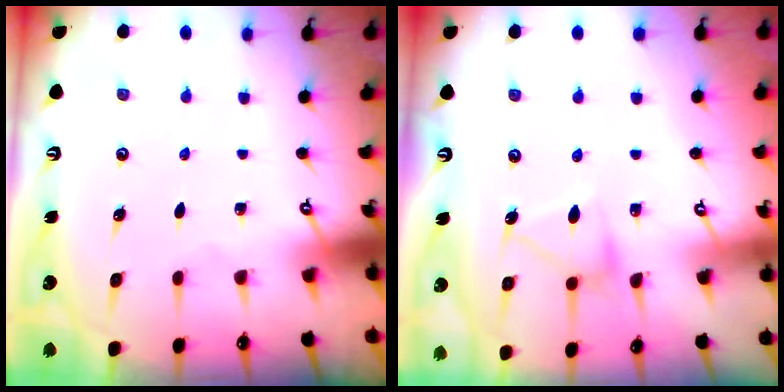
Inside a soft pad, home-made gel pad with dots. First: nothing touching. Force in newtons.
{"total": 10.8, "press": 10.8, "slide": 0.4}